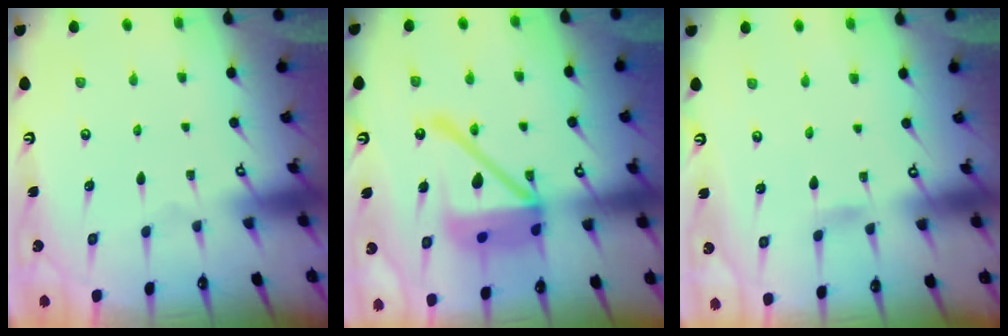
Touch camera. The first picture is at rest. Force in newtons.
{"total": 20.2, "press": 20.0, "slide": 2.8}
{"total": 1.2, "press": 1.1, "slide": 0.2}